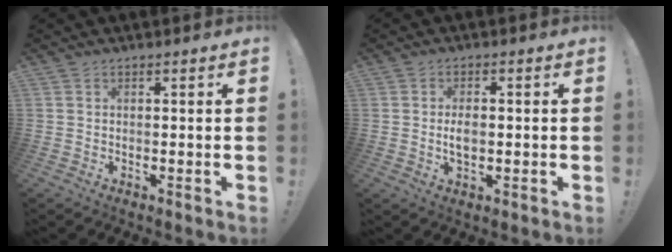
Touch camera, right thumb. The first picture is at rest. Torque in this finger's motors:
{"motor_torque": [-0.20, 0.15, 0.16, 0.15, 0.02]}